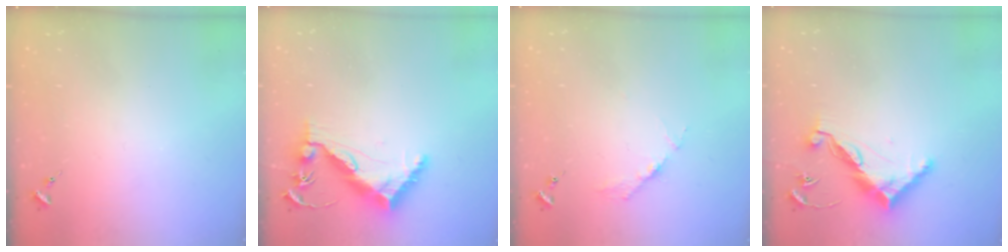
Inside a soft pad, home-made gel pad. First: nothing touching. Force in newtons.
{"total": 12.8, "press": 12.8, "slide": 0.8}
{"total": 3.6, "press": 3.6, "slide": 0.4}
{"total": 12.1, "press": 12.0, "slide": 0.4}